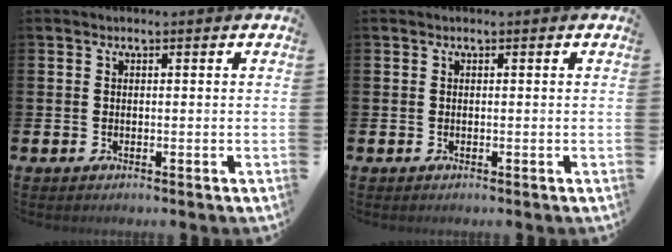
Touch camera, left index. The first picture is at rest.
{"total": 0.0}